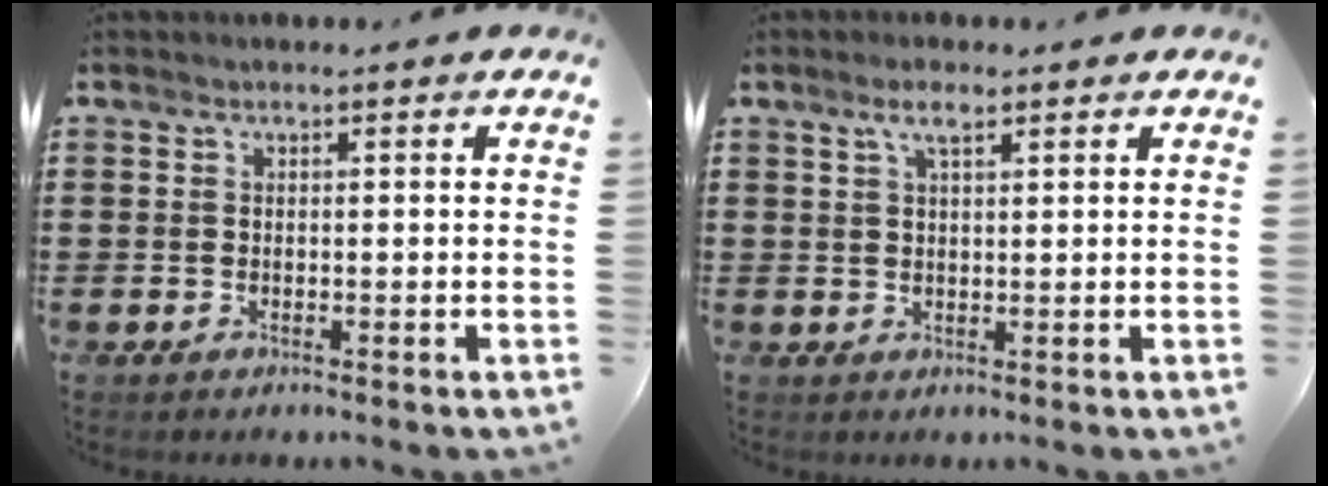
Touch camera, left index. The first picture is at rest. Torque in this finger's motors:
{"motor_torque": [1.12, 1.02, 0.45, 0.10]}